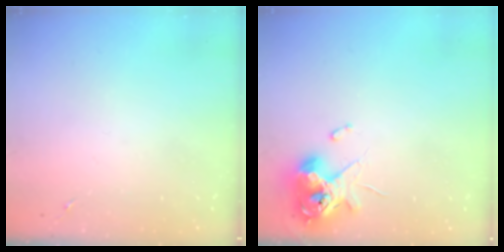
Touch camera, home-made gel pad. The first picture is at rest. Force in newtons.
{"total": 11.9, "press": 11.7, "slide": 2.1}